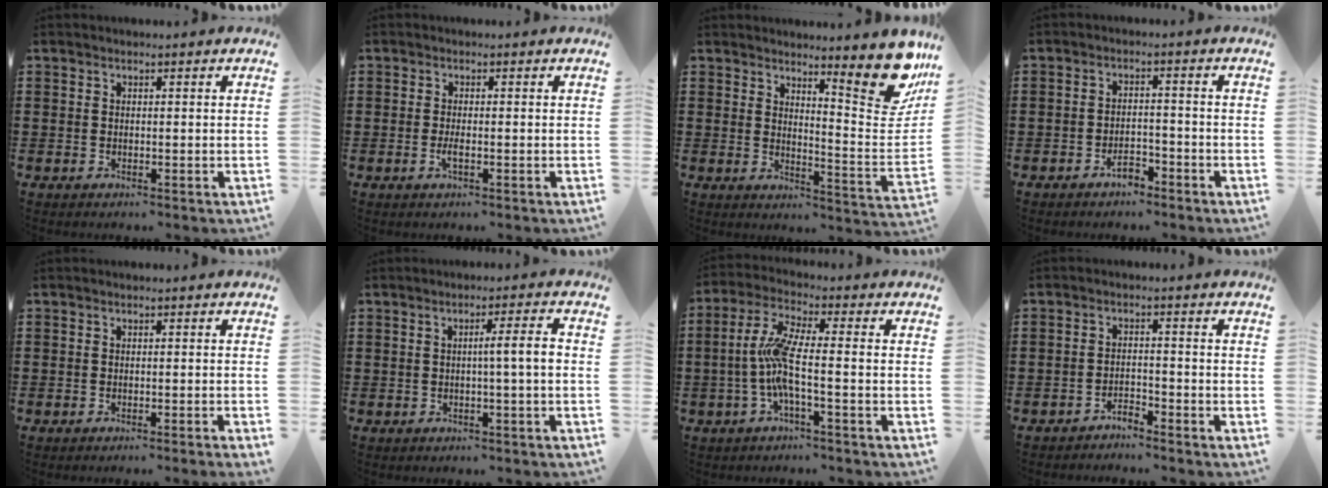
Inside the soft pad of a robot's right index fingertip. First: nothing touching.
{"total": 1.6, "force": [-0.5, 0.2, 1.5], "torque": [-0.036, -0.008, -0.010]}
{"total": 11.2, "force": [8.5, 2.5, 6.8], "torque": [-0.093, -0.066, 0.143]}
{"total": 3.3, "force": [-2.6, 1.2, 1.5], "torque": [-0.028, 0.008, -0.053]}
{"total": 0.9, "force": [-0.8, -0.2, 0.4], "torque": [-0.009, -0.001, -0.015]}
{"total": 3.8, "force": [-0.3, 0.0, 3.8], "torque": [-0.069, -0.001, -0.009]}
{"total": 7.7, "force": [-1.7, 1.2, 7.4], "torque": [-0.172, -0.015, -0.042]}
{"total": 2.4, "force": [-2.4, 0.1, -0.1], "torque": [-0.006, 0.004, -0.052]}